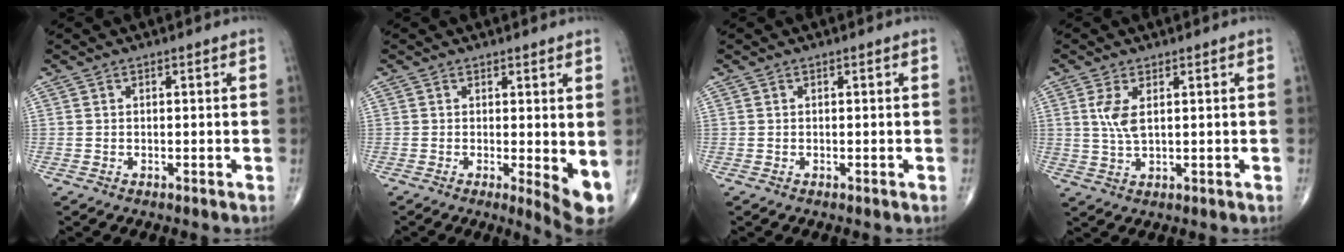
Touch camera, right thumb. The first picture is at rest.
{"total": 5.7, "force": [0.2, 1.7, 5.4], "torque": [-0.070, -0.014, 0.005]}
{"total": 0.0}
{"total": 4.2, "force": [1.2, 1.6, 3.7], "torque": [-0.086, -0.010, 0.029]}